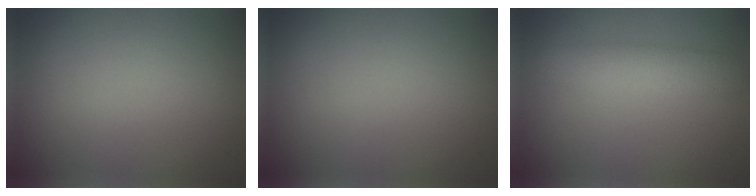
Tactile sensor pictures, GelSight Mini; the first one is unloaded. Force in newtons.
{"total": 0.0}
{"total": 3.8, "press": 3.8, "slide": 0.1}